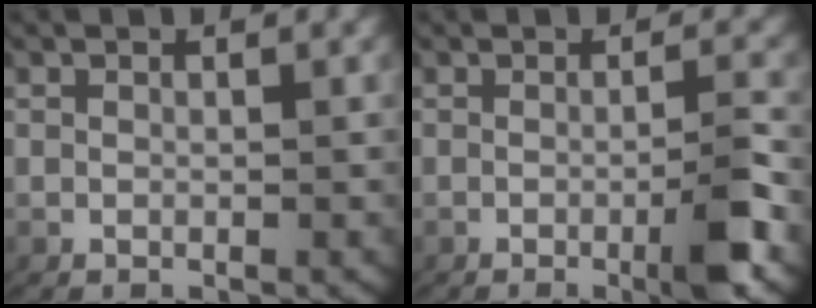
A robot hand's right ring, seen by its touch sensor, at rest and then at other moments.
{"total": 4.0, "force": [-1.2, 0.7, 3.7], "torque": [-0.052, 0.003, -0.024]}